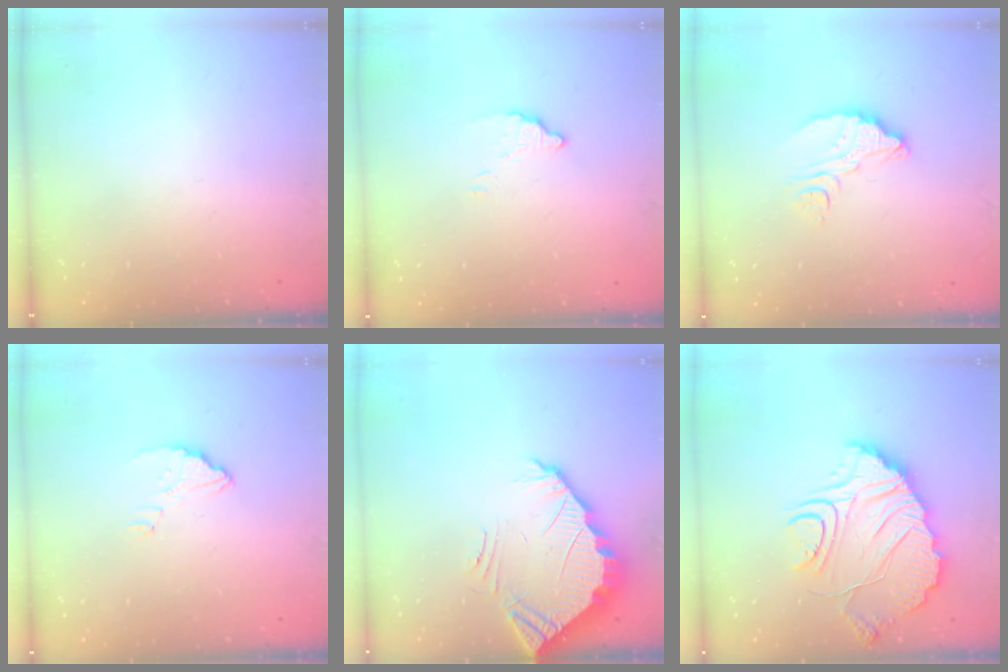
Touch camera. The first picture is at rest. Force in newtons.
{"total": 2.9, "press": 2.9, "slide": 0.1}
{"total": 8.9, "press": 8.9, "slide": 0.7}
{"total": 3.4, "press": 3.4, "slide": 0.3}
{"total": 4.6, "press": 4.6, "slide": 0.3}
{"total": 16.2, "press": 16.2, "slide": 1.2}